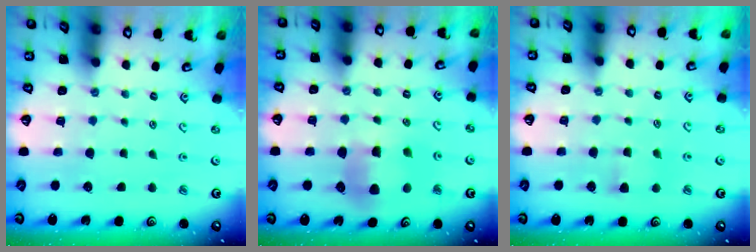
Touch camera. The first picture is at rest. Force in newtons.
{"total": 7.2, "press": 7.2, "slide": 0.6}
{"total": 4.8, "press": 4.7, "slide": 1.0}